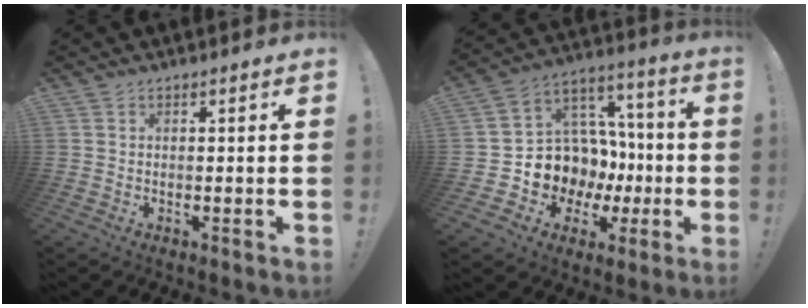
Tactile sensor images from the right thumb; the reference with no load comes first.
{"total": 12.3, "force": [-1.1, 11.5, 4.4], "torque": [-0.051, -0.011, 0.013]}